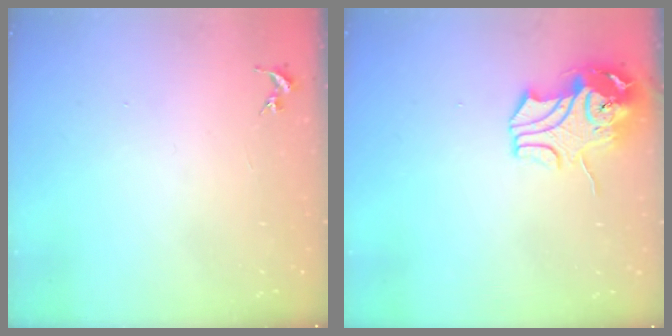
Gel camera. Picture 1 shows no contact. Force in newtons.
{"total": 11.2, "press": 11.0, "slide": 1.9}